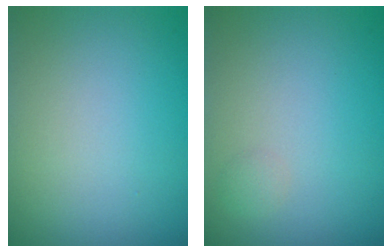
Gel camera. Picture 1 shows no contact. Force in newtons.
{"total": 0.7, "press": 0.7, "slide": 0.0}